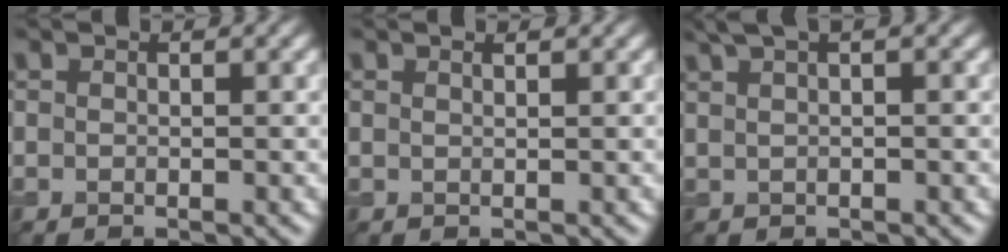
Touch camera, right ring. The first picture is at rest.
{"total": 0.7, "force": [0.5, 0.1, 0.4], "torque": [-0.006, 0.000, 0.007]}
{"total": 4.3, "force": [2.6, 1.6, 3.0], "torque": [-0.036, 0.019, 0.026]}